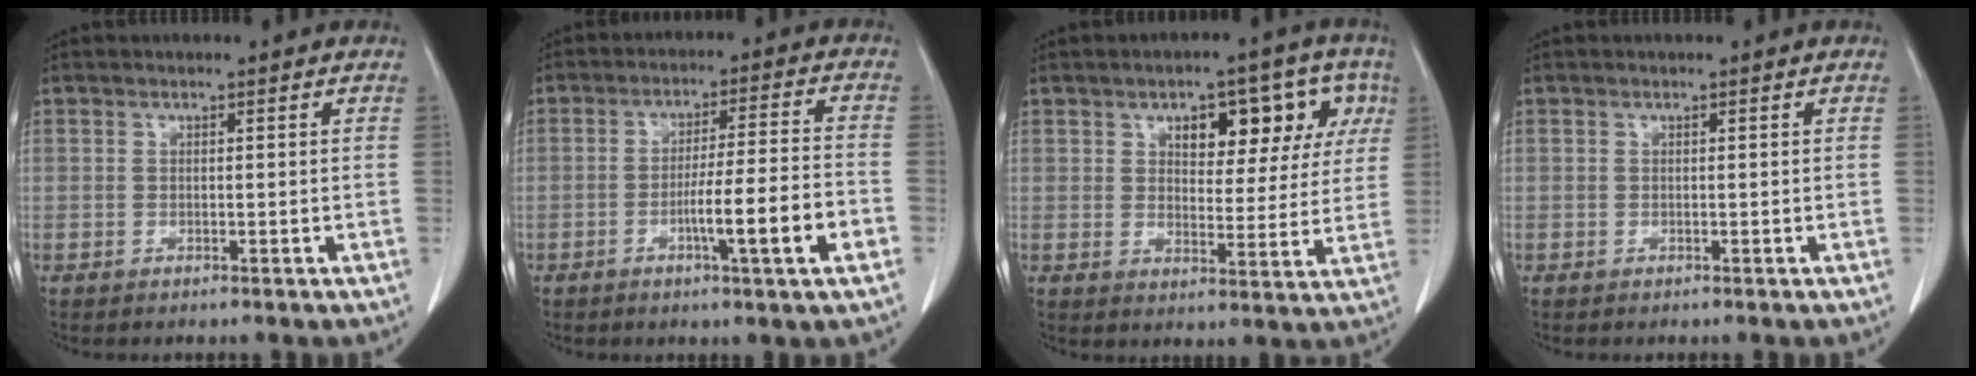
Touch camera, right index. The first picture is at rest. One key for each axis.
{"total": 10.4, "fx": -3.8, "fy": -0.3, "fz": 9.7, "tx": -0.153, "ty": -0.002, "tz": -0.061}
{"total": 10.9, "fx": 4.8, "fy": 5.2, "fz": 8.2, "tx": -0.094, "ty": 0.028, "tz": 0.066}
{"total": 0.0}